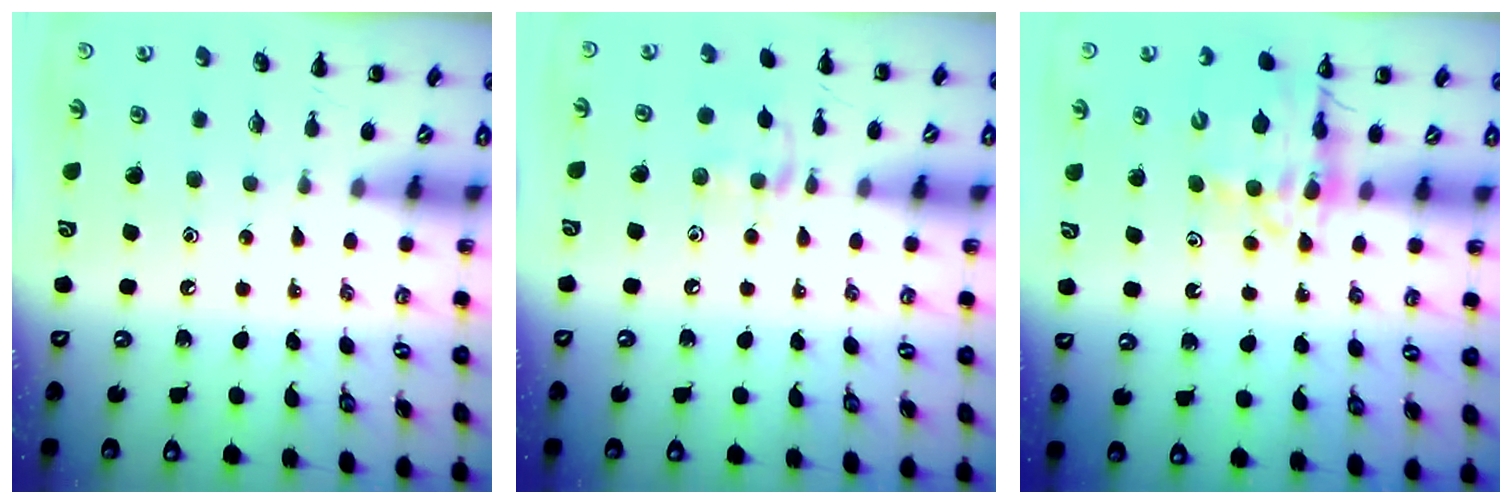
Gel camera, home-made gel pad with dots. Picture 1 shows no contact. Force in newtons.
{"total": 7.3, "press": 7.2, "slide": 1.2}
{"total": 11.6, "press": 11.1, "slide": 3.3}